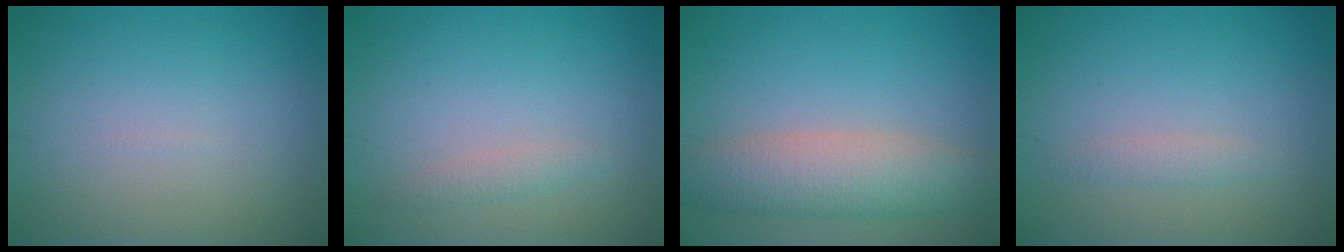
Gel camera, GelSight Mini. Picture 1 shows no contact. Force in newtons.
{"total": 1.1, "press": 1.1, "slide": 0.0}
{"total": 5.6, "press": 5.5, "slide": 0.7}
{"total": 1.1, "press": 1.1, "slide": 0.1}